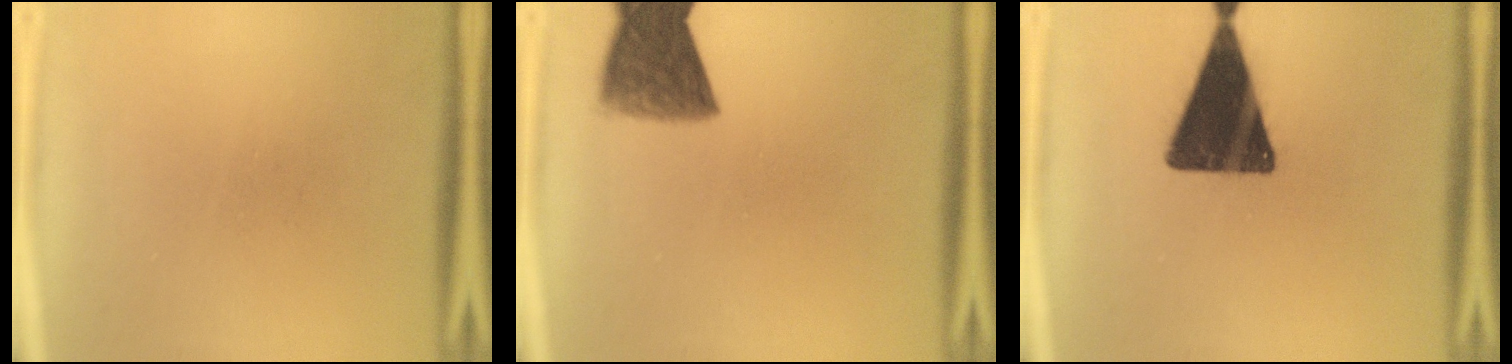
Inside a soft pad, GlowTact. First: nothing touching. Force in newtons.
{"total": 8.5}
{"total": 16.9}